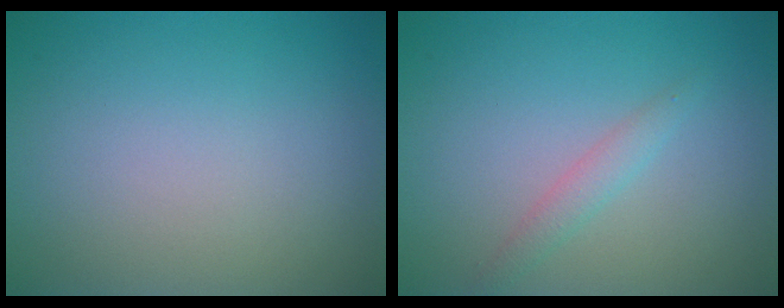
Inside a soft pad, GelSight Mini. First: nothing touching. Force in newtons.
{"total": 1.4, "press": 1.4, "slide": 0.0}